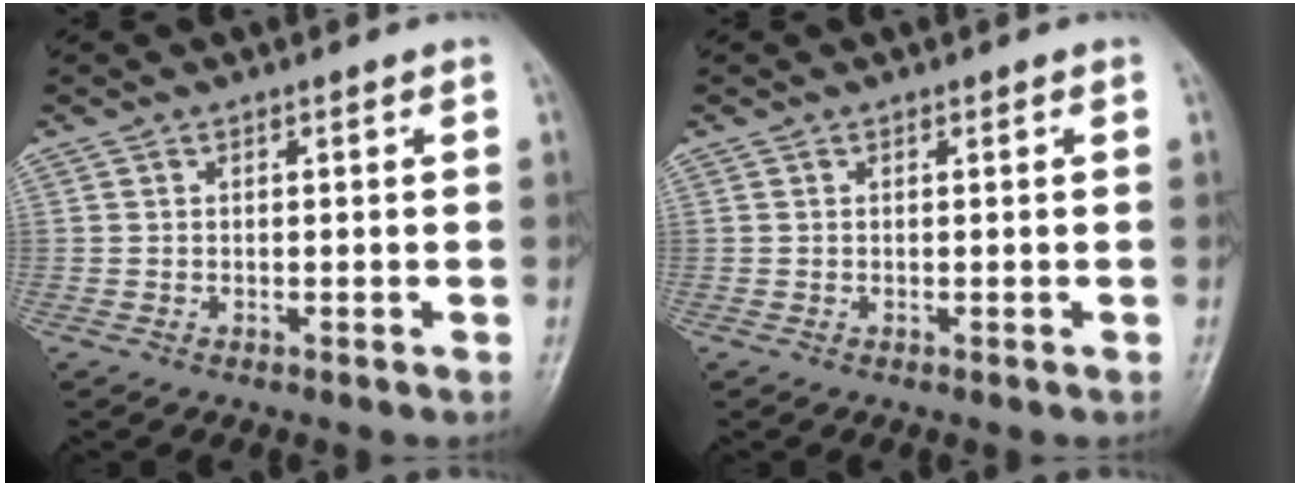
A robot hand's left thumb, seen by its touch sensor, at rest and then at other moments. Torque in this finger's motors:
{"motor_torque": [0.00, 0.00, 0.00, 0.00, 0.00]}